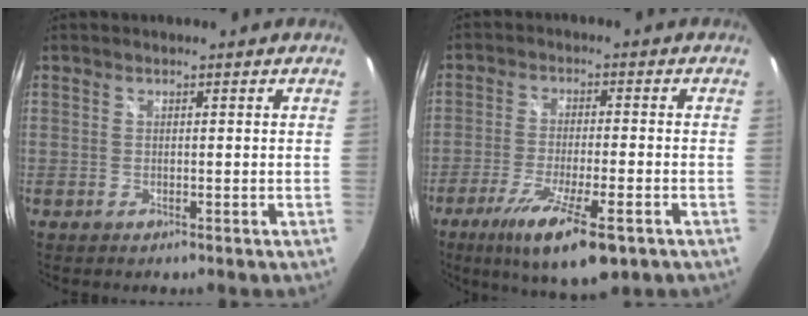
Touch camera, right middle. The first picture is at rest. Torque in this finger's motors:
{"motor_torque": [1.09, -1.05, 0.22, 0.07]}